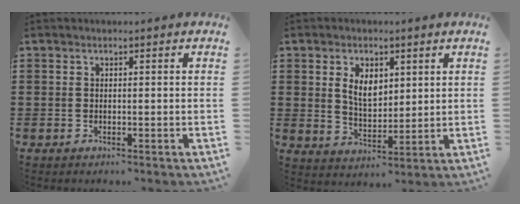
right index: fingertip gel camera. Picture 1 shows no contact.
{"total": 5.3, "force": [1.7, 3.4, 3.8], "torque": [-0.077, 0.008, 0.027]}